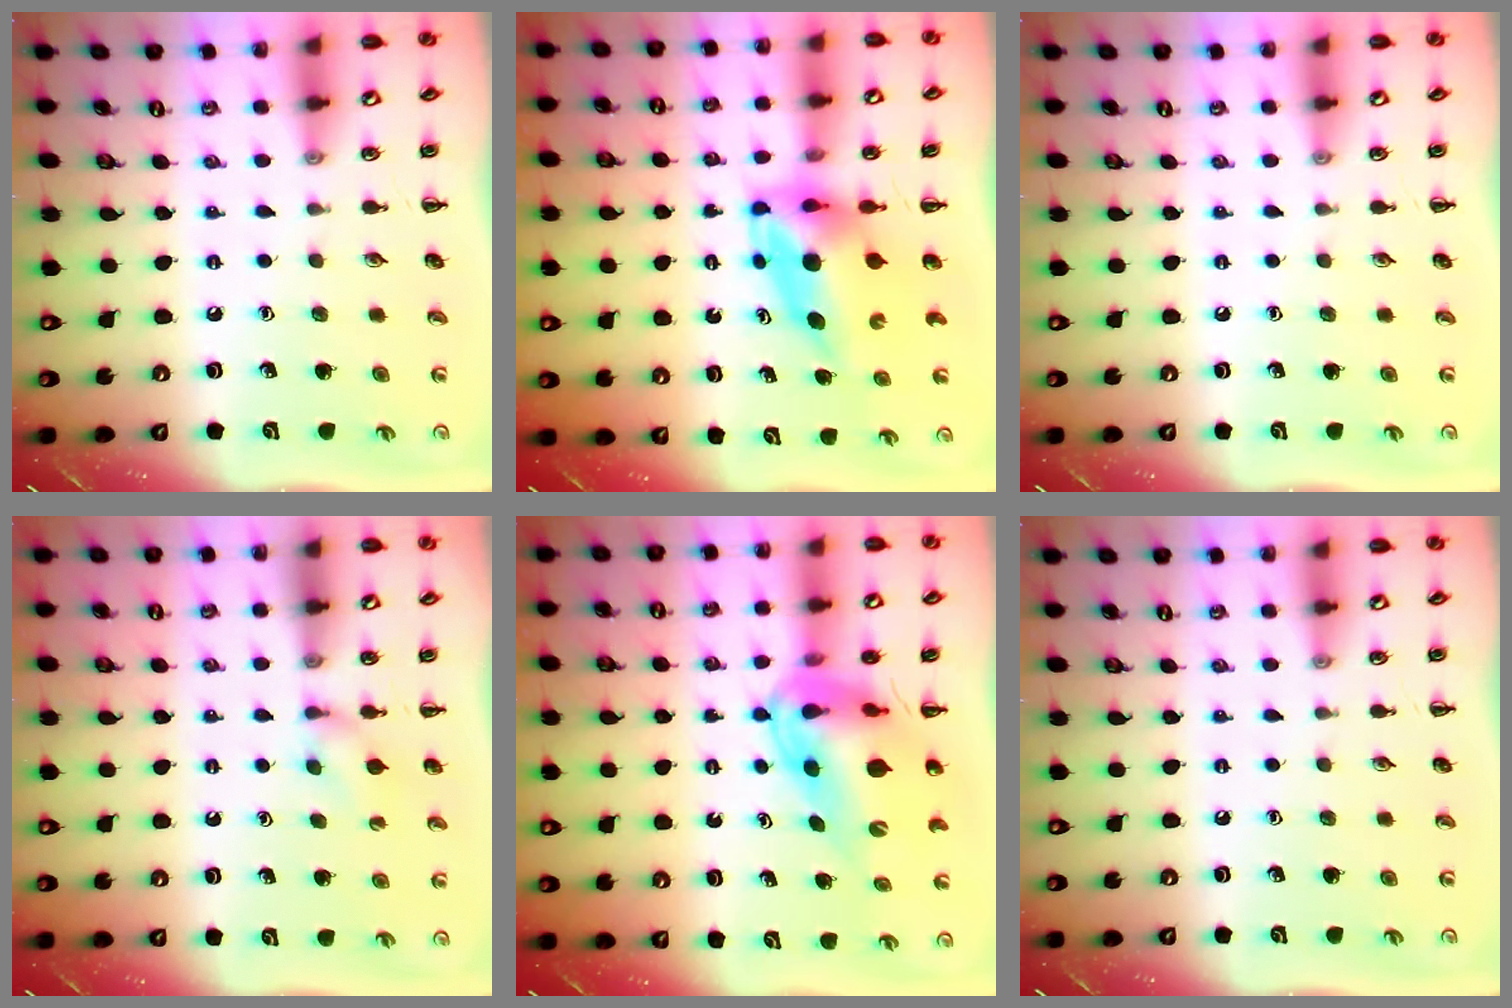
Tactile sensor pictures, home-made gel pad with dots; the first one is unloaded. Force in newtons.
{"total": 6.5, "press": 6.2, "slide": 2.0}
{"total": 0.0}
{"total": 4.0, "press": 3.6, "slide": 1.7}
{"total": 14.3, "press": 13.6, "slide": 4.4}
{"total": 0.0}